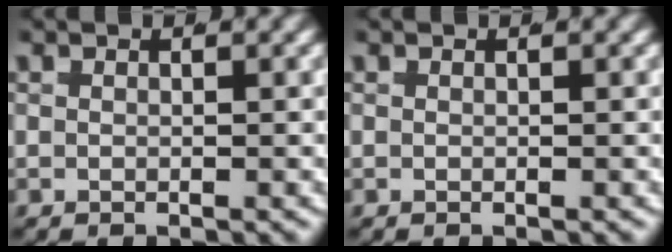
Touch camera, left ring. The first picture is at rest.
{"total": 0.0}